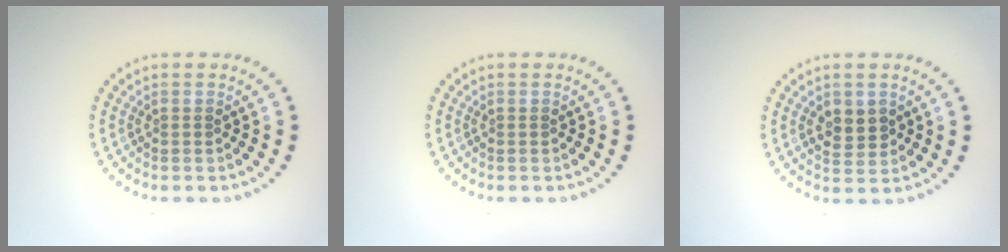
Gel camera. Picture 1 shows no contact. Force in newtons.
{"total": 0.0}
{"total": 2.4, "press": 2.4, "slide": 0.3}